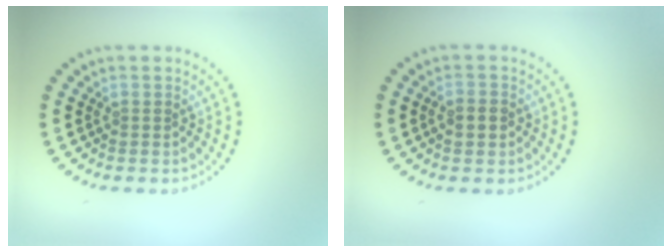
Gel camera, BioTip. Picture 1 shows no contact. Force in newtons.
{"total": 1.7, "press": 1.7, "slide": 0.5}